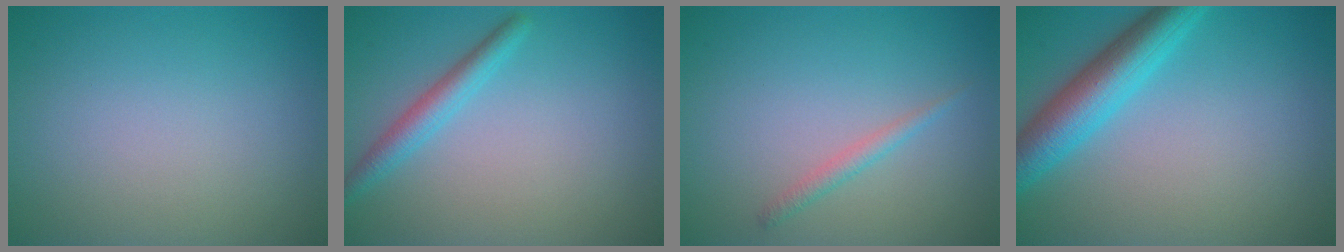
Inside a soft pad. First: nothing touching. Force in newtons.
{"total": 2.3, "press": 2.3, "slide": 0.1}
{"total": 1.2, "press": 1.2, "slide": 0.0}
{"total": 5.6, "press": 5.6, "slide": 0.2}